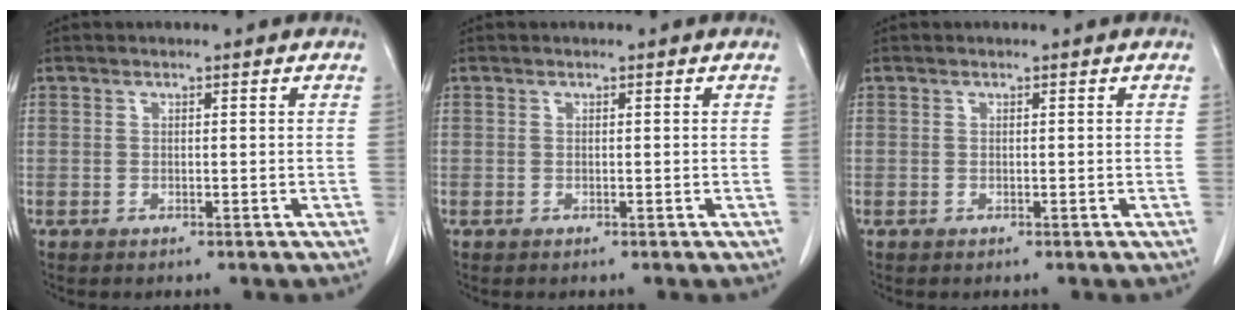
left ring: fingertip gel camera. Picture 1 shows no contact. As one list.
[{"total": 0.0}, {"total": 0.0}]